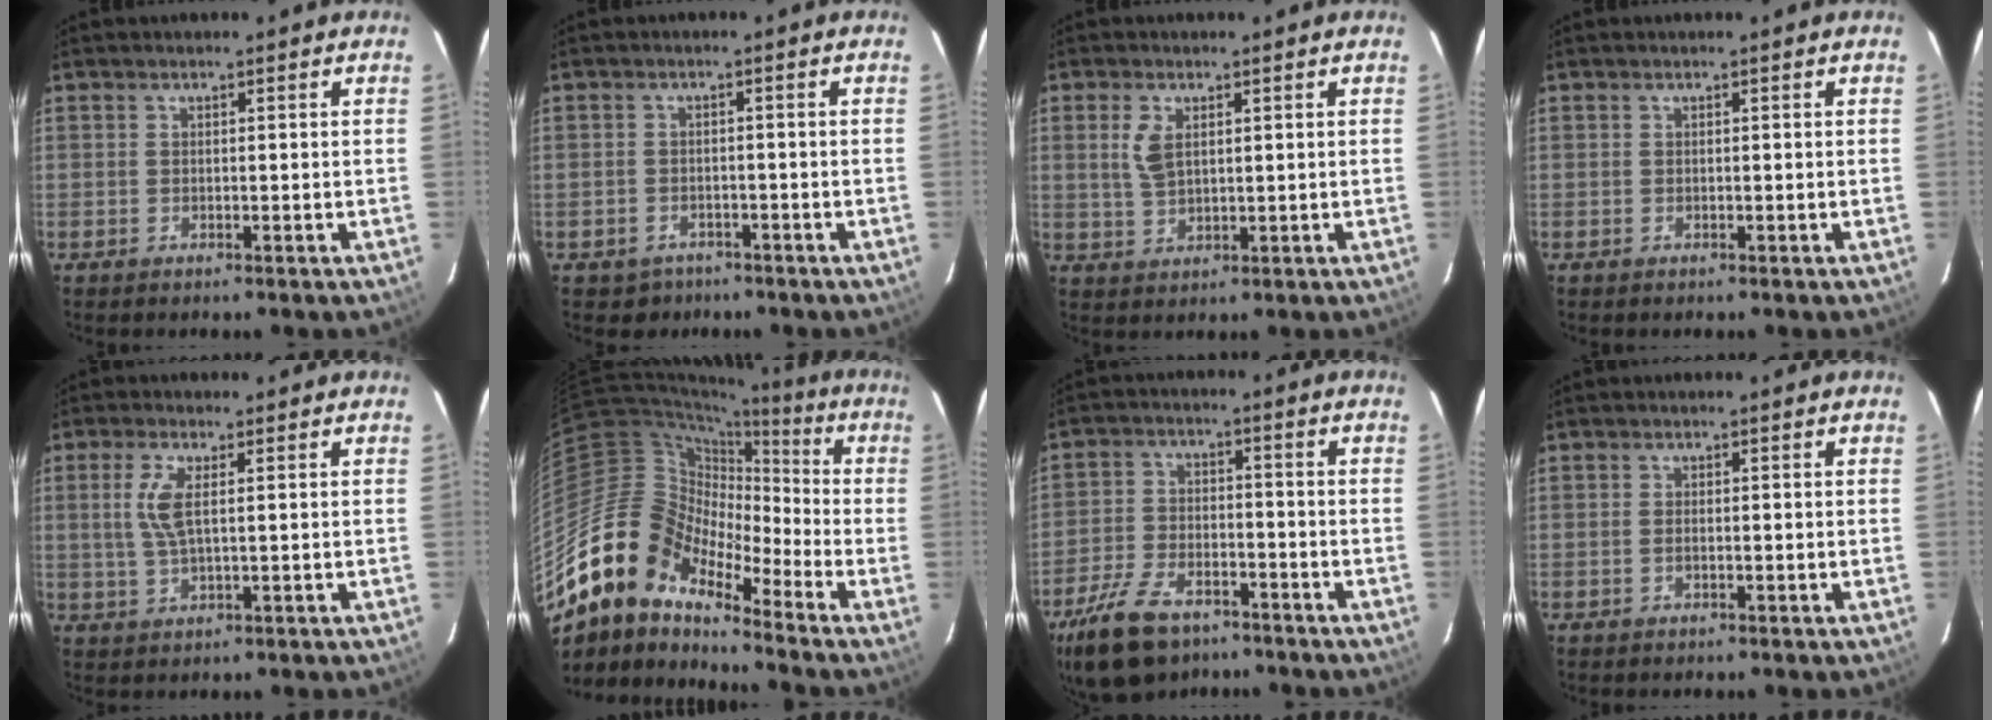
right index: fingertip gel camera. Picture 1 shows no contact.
{"total": 3.8, "force": [-2.4, 2.9, 0.2], "torque": [-0.017, 0.009, -0.033]}
{"total": 4.5, "force": [1.5, 2.4, 3.6], "torque": [-0.074, 0.003, 0.033]}
{"total": 0.0}
{"total": 5.2, "force": [1.1, 1.6, 4.9], "torque": [-0.105, 0.003, 0.023]}
{"total": 16.9, "force": [-13.1, 7.4, 7.6], "torque": [-0.129, 0.006, -0.265]}
{"total": 14.0, "force": [-9.6, 7.1, 7.2], "torque": [-0.172, -0.011, -0.171]}
{"total": 0.7, "force": [-0.2, 0.3, 0.6], "torque": [-0.013, 0.001, -0.004]}